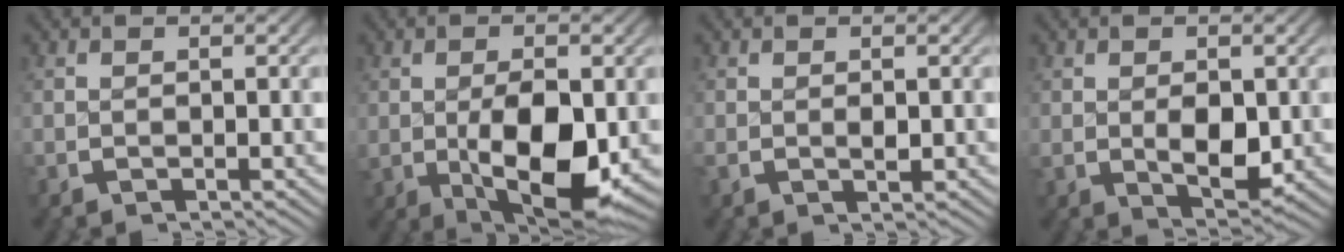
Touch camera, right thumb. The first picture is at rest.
{"total": 9.8, "force": [-1.3, 5.2, 8.2], "torque": [-0.147, -0.039, 0.000]}
{"total": 1.1, "force": [0.1, 0.8, 0.8], "torque": [-0.020, -0.006, 0.006]}
{"total": 4.3, "force": [0.0, 2.5, 3.5], "torque": [-0.063, -0.023, 0.011]}